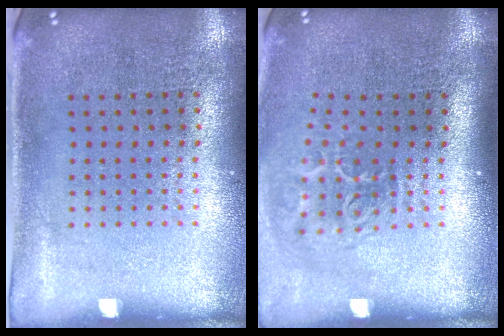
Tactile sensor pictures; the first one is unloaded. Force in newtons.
{"total": 2.0, "press": 1.3, "slide": 1.5}